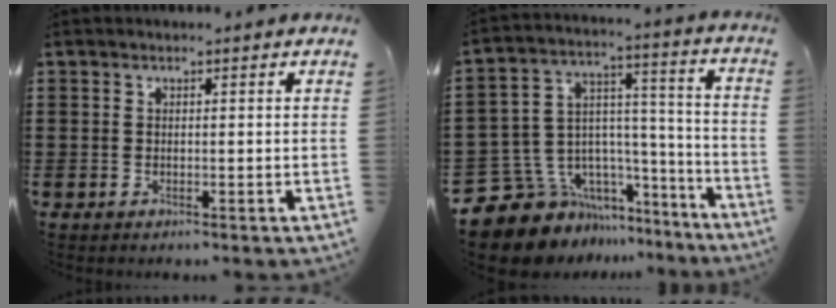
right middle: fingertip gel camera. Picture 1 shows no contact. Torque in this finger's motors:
{"motor_torque": [2.14, 0.00, 0.33, 0.01]}